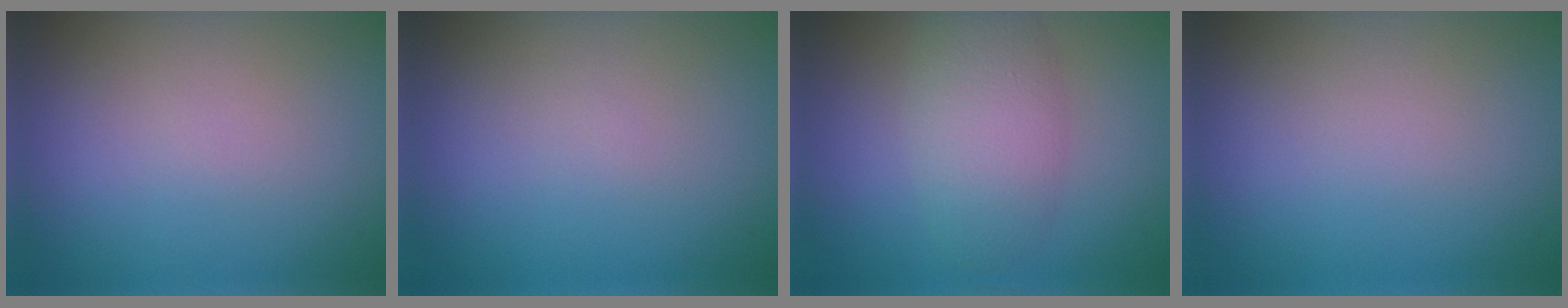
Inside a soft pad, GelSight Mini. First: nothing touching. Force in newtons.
{"total": 0.0}
{"total": 4.5, "press": 4.5, "slide": 0.1}
{"total": 0.0}